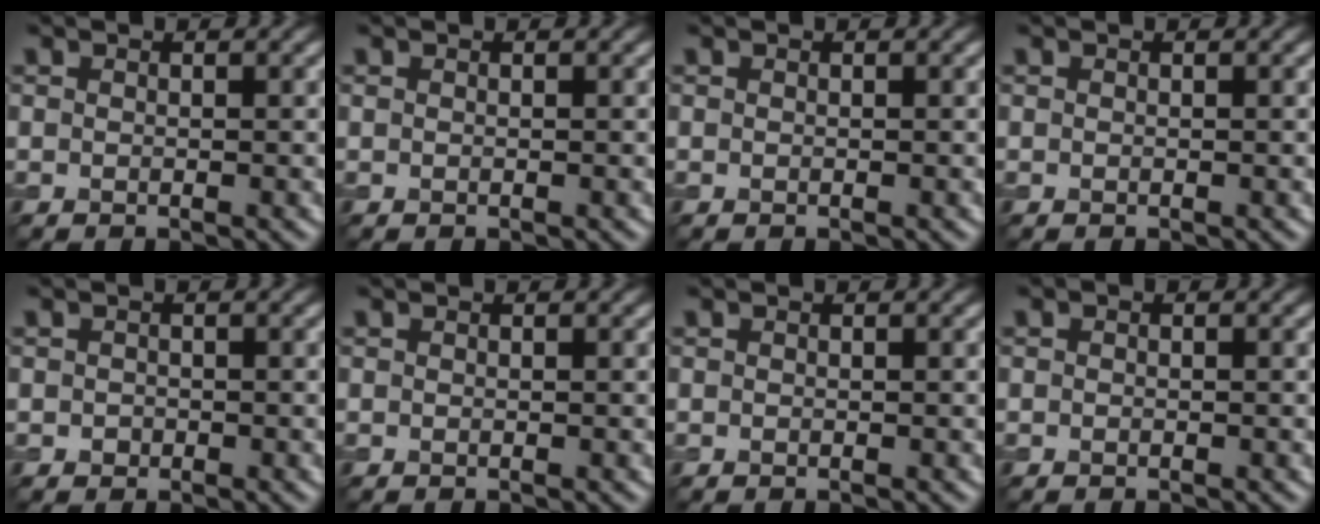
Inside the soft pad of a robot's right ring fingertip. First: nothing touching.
{"total": 0.0}
{"total": 0.0}
{"total": 0.0}
{"total": 0.5, "force": [-0.2, 0.5, 0.1], "torque": [0.000, -0.004, -0.004]}
{"total": 0.0}
{"total": 0.0}
{"total": 0.0}